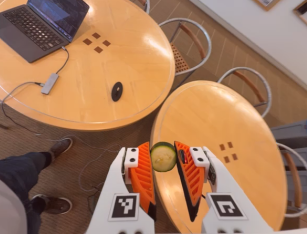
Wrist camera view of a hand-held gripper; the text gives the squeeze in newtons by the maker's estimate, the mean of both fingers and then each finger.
{"total": 7.9, "left": 8.0, "right": 7.9}